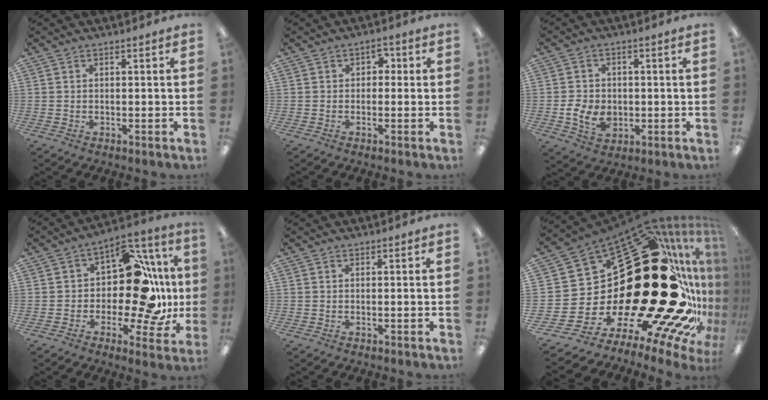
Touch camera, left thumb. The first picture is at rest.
{"total": 2.3, "force": [0.0, 1.9, 1.2], "torque": [-0.017, 0.008, -0.005]}
{"total": 7.5, "force": [-1.6, 5.9, 4.3], "torque": [-0.075, 0.009, -0.027]}
{"total": 20.4, "force": [3.0, 11.2, 16.7], "torque": [-0.233, -0.007, 0.053]}
{"total": 0.0}
{"total": 63.6, "force": [3.6, 33.1, 54.2], "torque": [-0.625, -0.115, 0.241]}